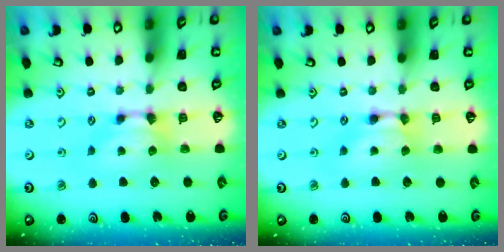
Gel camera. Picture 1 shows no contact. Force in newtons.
{"total": 1.7, "press": 1.7, "slide": 0.1}